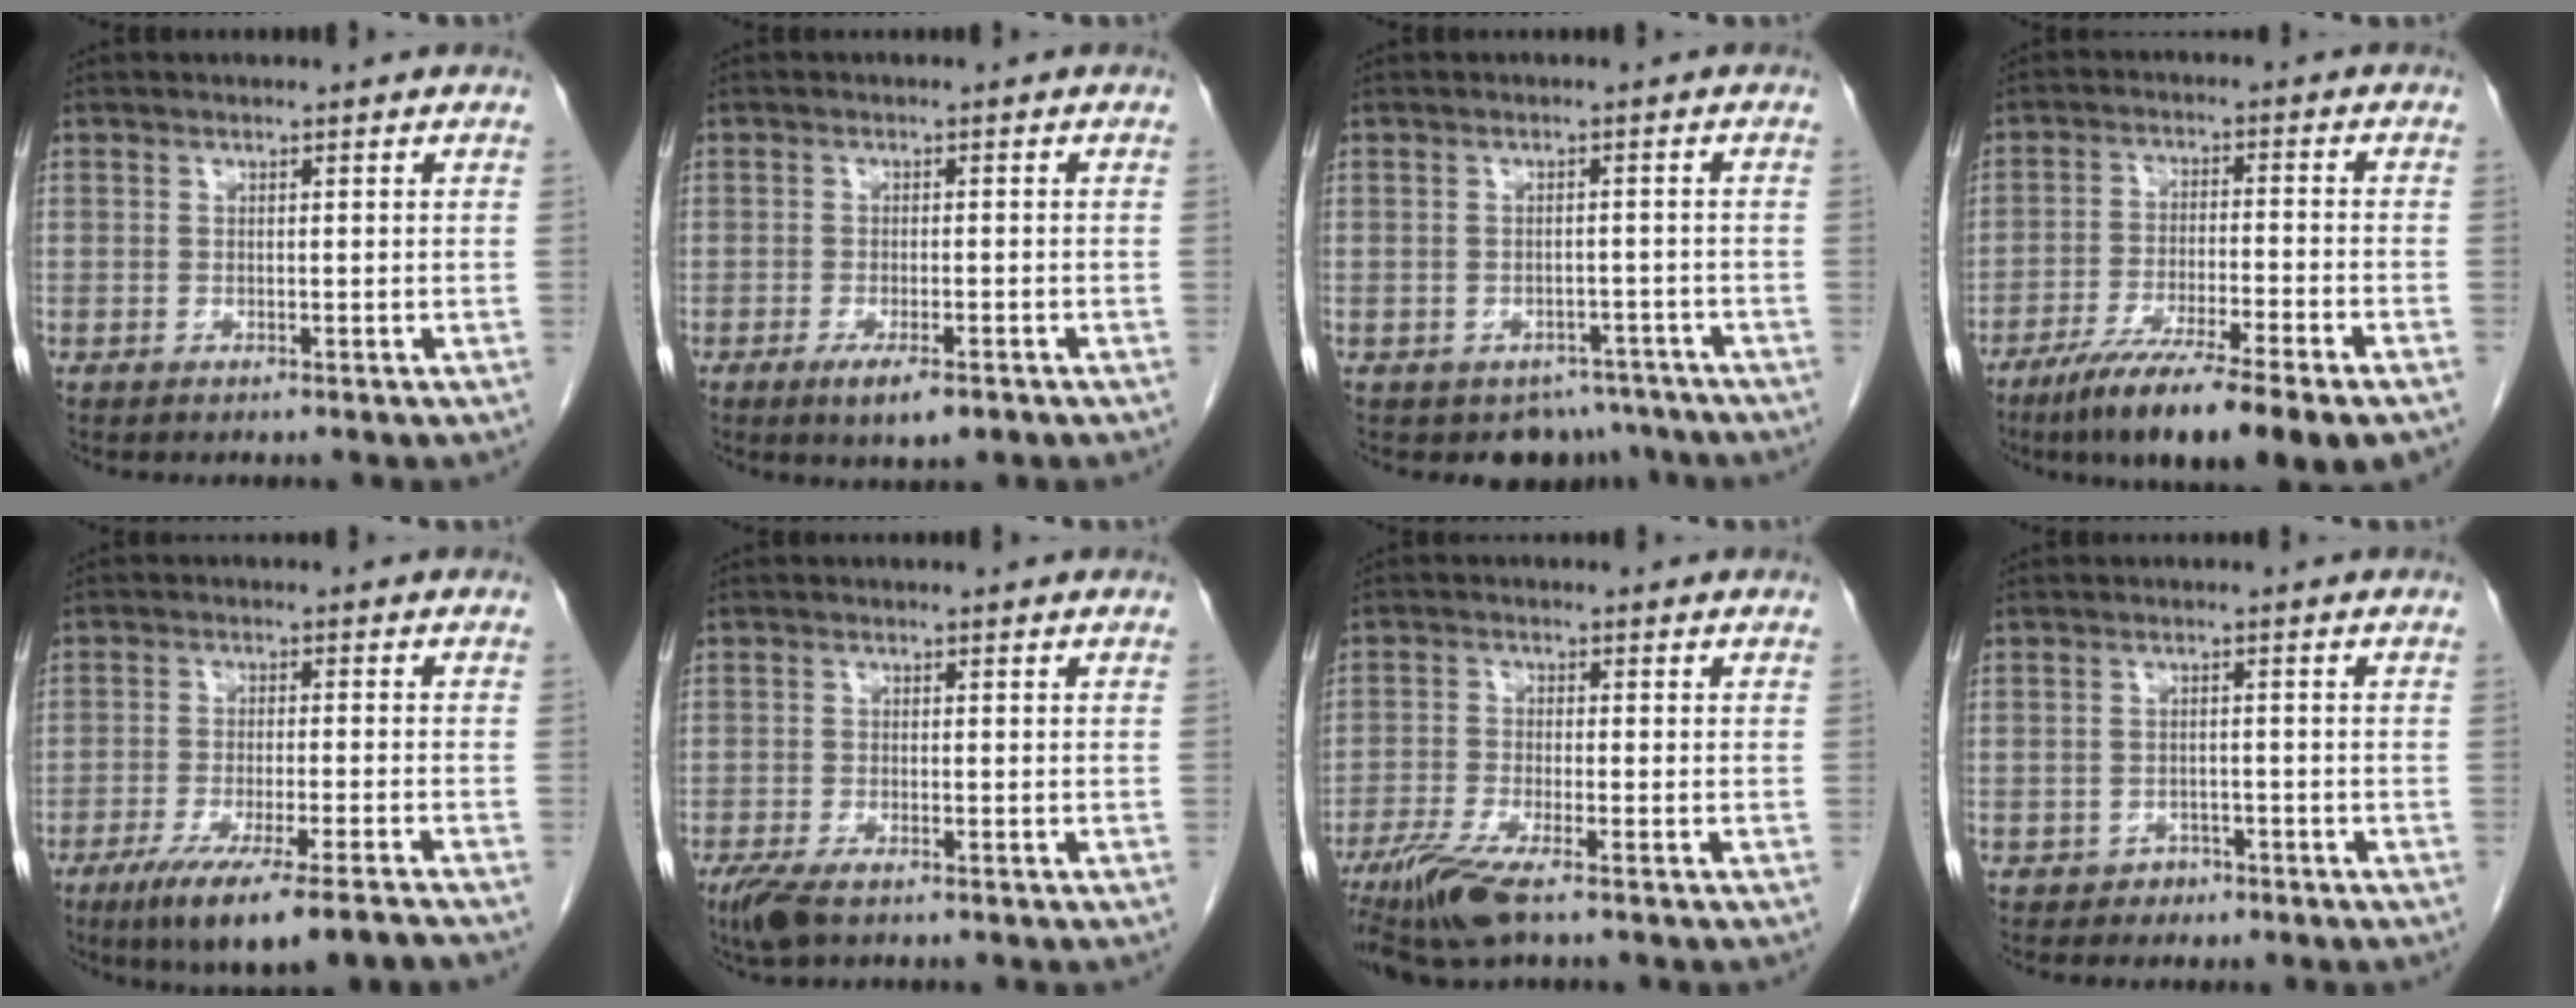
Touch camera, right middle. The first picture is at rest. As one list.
[{"total": 4.6, "force": [-2.7, 1.1, 3.6], "torque": [-0.059, -0.008, -0.038]}, {"total": 5.2, "force": [-4.1, 3.3, 0.4], "torque": [0.016, 0.011, -0.050]}, {"total": 14.8, "force": [-10.6, 0.6, 10.4], "torque": [-0.155, -0.039, -0.171]}, {"total": 12.7, "force": [-9.7, -0.2, 8.2], "torque": [-0.126, -0.035, -0.152]}, {"total": 4.2, "force": [-3.0, 1.2, 2.7], "torque": [-0.058, -0.011, -0.052]}, {"total": 7.2, "force": [-5.2, 0.4, 5.0], "torque": [-0.099, -0.022, -0.096]}, {"total": 1.9, "force": [-1.4, 1.4, 0.0], "torque": [-0.004, 0.007, -0.021]}]